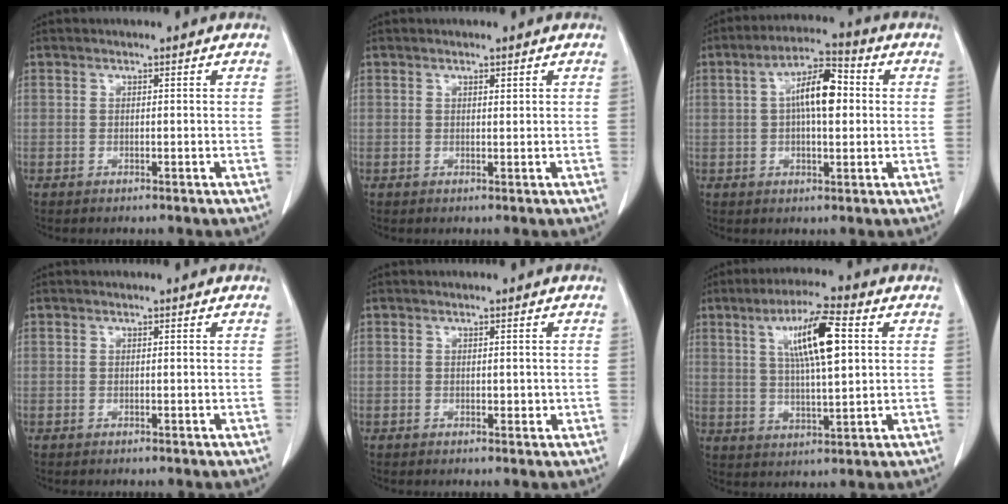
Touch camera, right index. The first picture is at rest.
{"total": 0.6, "force": [0.4, 0.1, 0.4], "torque": [-0.009, -0.003, 0.007]}
{"total": 8.7, "force": [1.1, 2.8, 8.1], "torque": [-0.149, 0.021, 0.013]}
{"total": 0.0}
{"total": 1.2, "force": [0.0, 0.6, 1.0], "torque": [-0.012, -0.001, 0.001]}
{"total": 10.6, "force": [3.1, 1.6, 10.0], "torque": [-0.177, 0.009, 0.055]}